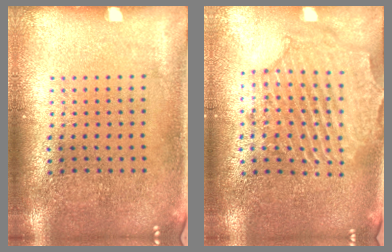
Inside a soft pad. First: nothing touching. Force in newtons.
{"total": 2.3, "press": 2.1, "slide": 0.8}